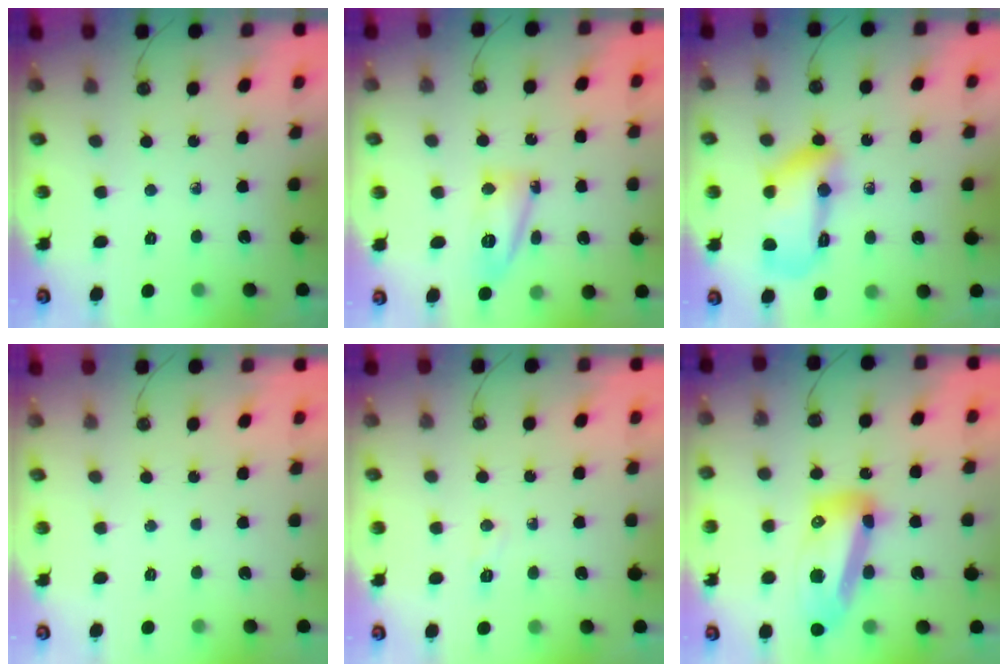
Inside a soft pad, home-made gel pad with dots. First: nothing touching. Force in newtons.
{"total": 12.1, "press": 12.0, "slide": 1.3}
{"total": 15.0, "press": 14.9, "slide": 1.7}
{"total": 1.0, "press": 1.0, "slide": 0.0}
{"total": 3.1, "press": 2.8, "slide": 1.2}
{"total": 16.7, "press": 16.6, "slide": 2.0}